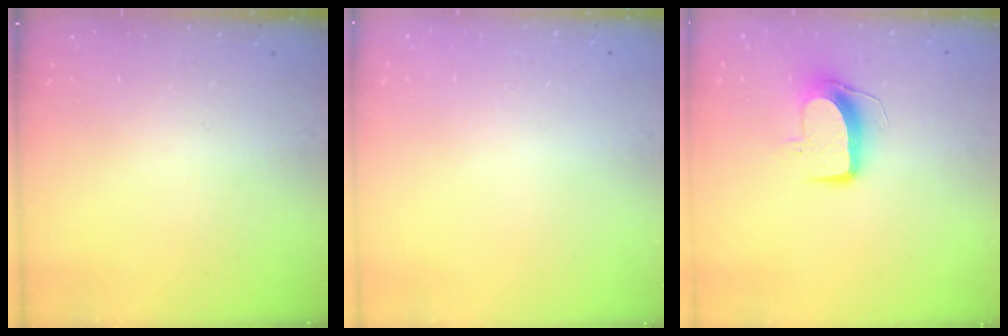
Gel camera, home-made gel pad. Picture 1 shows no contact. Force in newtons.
{"total": 0.0}
{"total": 9.7, "press": 9.7, "slide": 0.3}